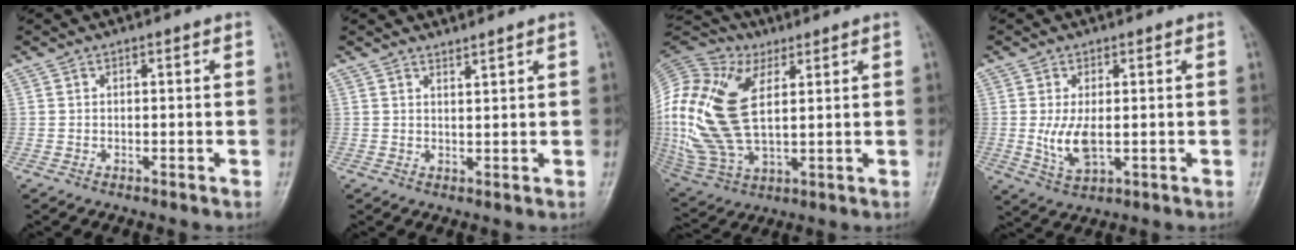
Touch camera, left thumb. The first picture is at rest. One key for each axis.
{"total": 1.5, "fx": 1.3, "fy": -0.5, "fz": 0.3, "tx": -0.003, "ty": -0.018, "tz": 0.024}
{"total": 20.5, "fx": 4.7, "fy": 10.8, "fz": 16.8, "tx": -0.373, "ty": -0.012, "tz": 0.085}
{"total": 5.5, "fx": -0.1, "fy": 2.6, "fz": 4.9, "tx": -0.097, "ty": -0.015, "tz": 0.006}